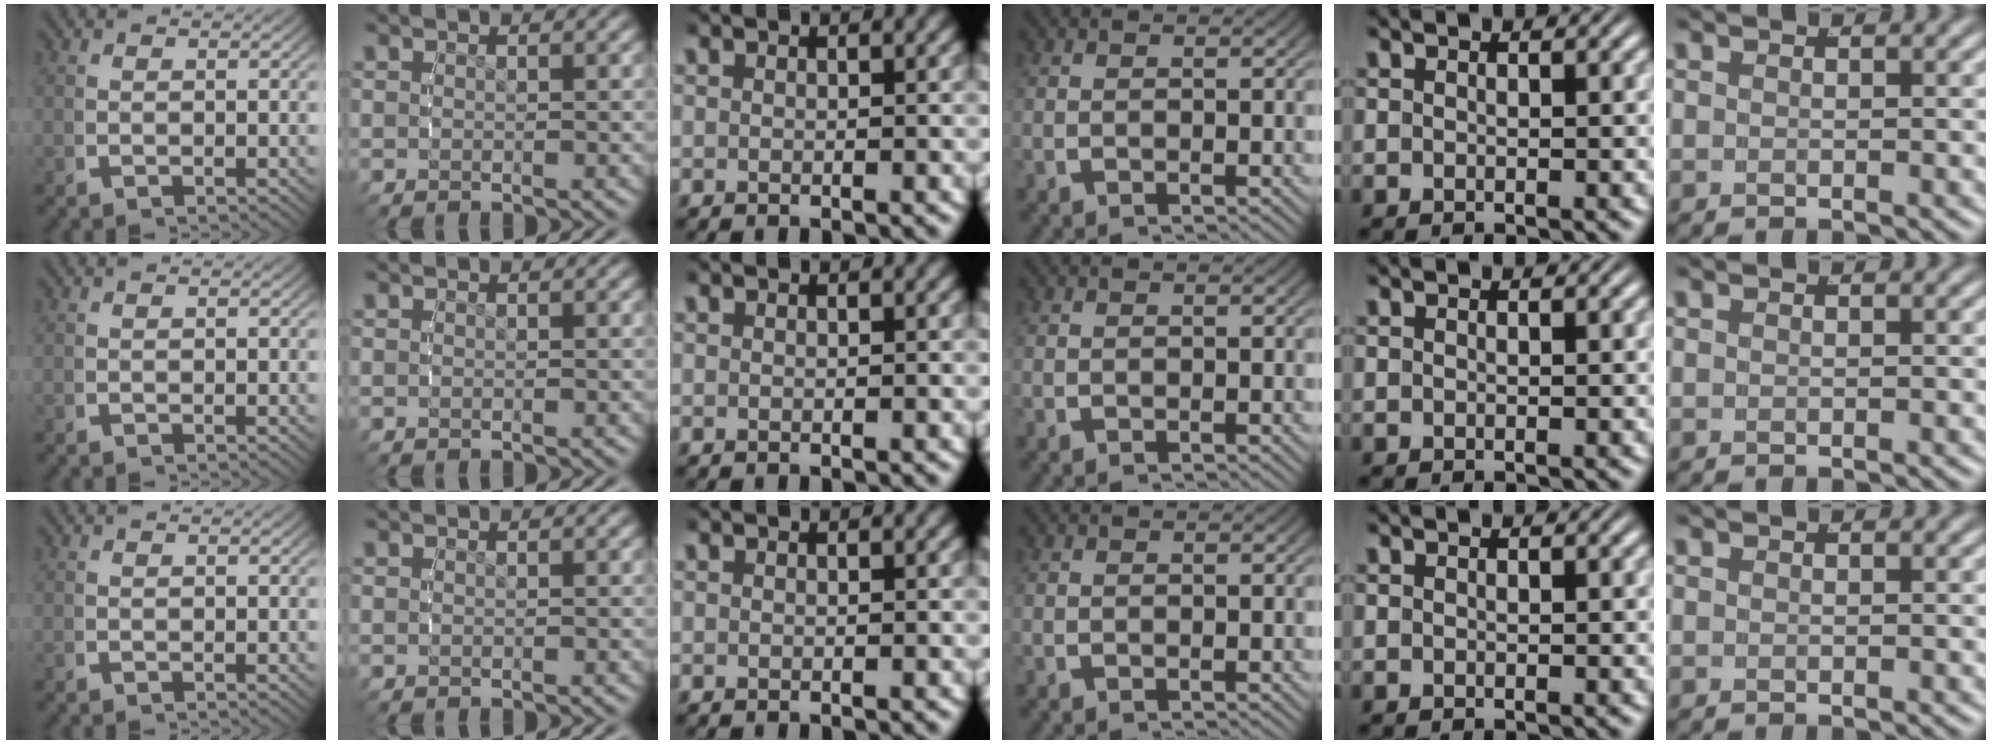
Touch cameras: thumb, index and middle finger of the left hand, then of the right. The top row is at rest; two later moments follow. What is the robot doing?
{"motion": "reach", "object": "measuring cup"}